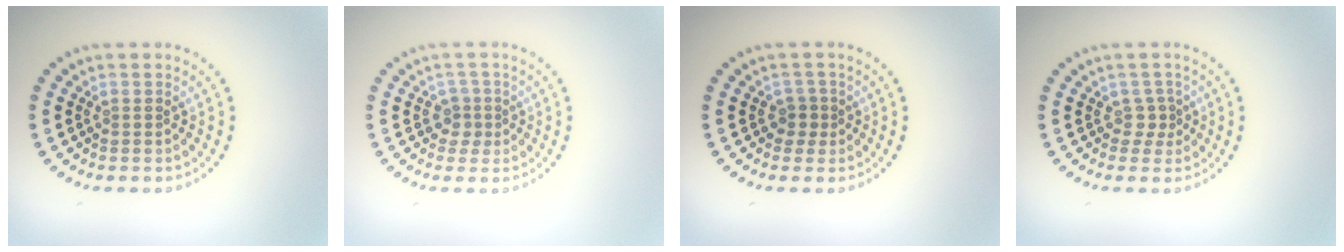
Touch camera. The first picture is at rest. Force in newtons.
{"total": 1.8, "press": 1.4, "slide": 1.2}
{"total": 1.4, "press": 1.2, "slide": 0.8}
{"total": 1.4, "press": 0.9, "slide": 1.1}